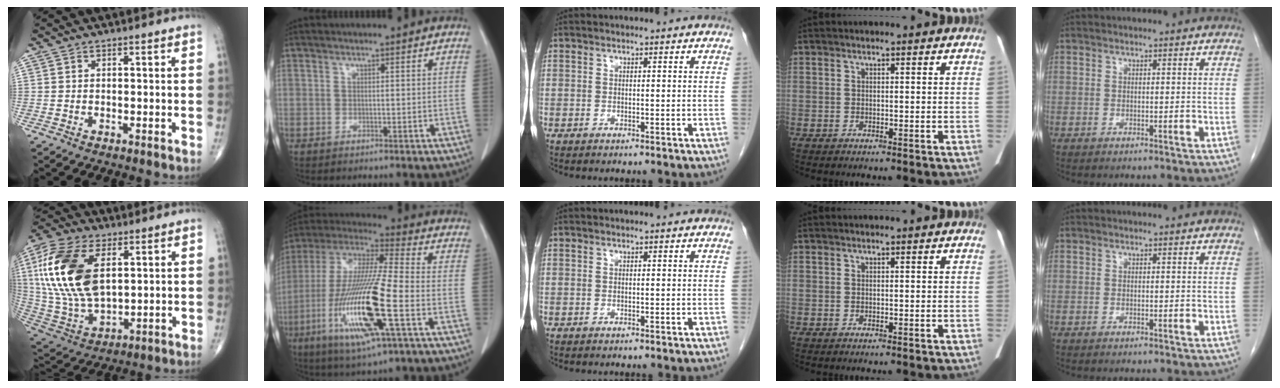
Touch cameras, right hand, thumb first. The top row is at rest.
{"thumb": {"total": 22.1, "force": [5.5, 12.1, 17.6], "torque": [-0.368, -0.017, 0.102]}, "index": {"total": 19.9, "force": [-5.9, 1.6, 19.0], "torque": [-0.404, -0.026, -0.112]}}